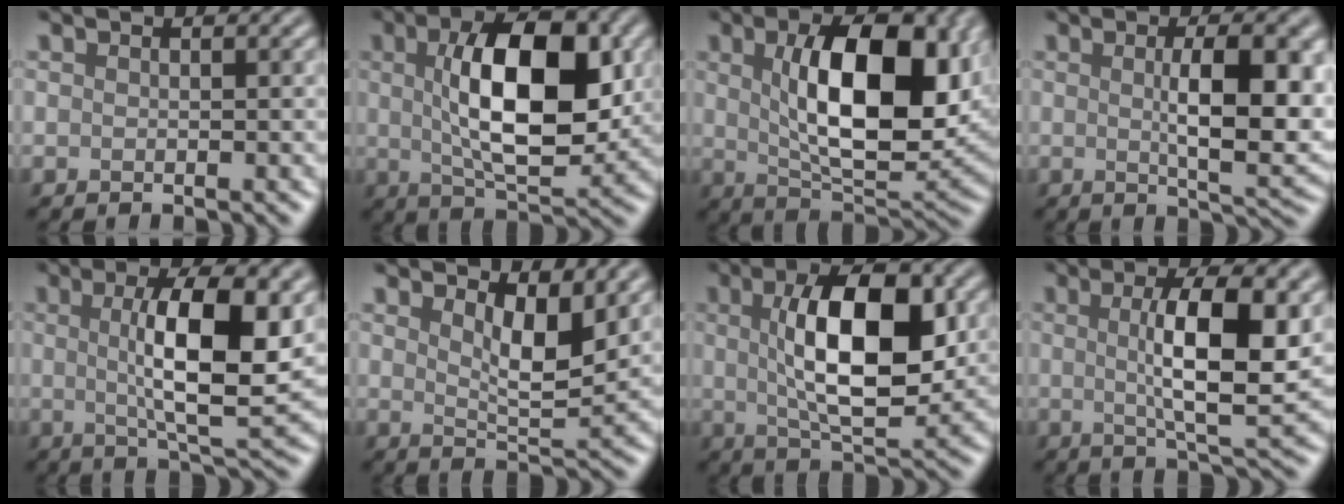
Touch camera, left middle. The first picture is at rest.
{"total": 10.7, "force": [1.6, 4.6, 9.5], "torque": [-0.148, 0.006, 0.027]}
{"total": 11.5, "force": [2.1, 4.9, 10.2], "torque": [-0.155, 0.002, 0.038]}
{"total": 7.9, "force": [0.7, 2.1, 7.5], "torque": [-0.104, -0.002, 0.015]}
{"total": 9.0, "force": [1.2, 2.3, 8.6], "torque": [-0.129, -0.005, 0.023]}
{"total": 4.5, "force": [2.1, 1.4, 3.7], "torque": [-0.061, -0.011, 0.036]}
{"total": 10.2, "force": [1.6, 4.0, 9.2], "torque": [-0.143, 0.007, 0.026]}
{"total": 8.0, "force": [1.0, 2.0, 7.7], "torque": [-0.117, 0.000, 0.018]}